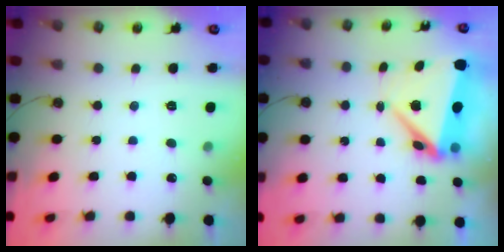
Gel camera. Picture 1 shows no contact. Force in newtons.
{"total": 11.2, "press": 7.8, "slide": 8.0}